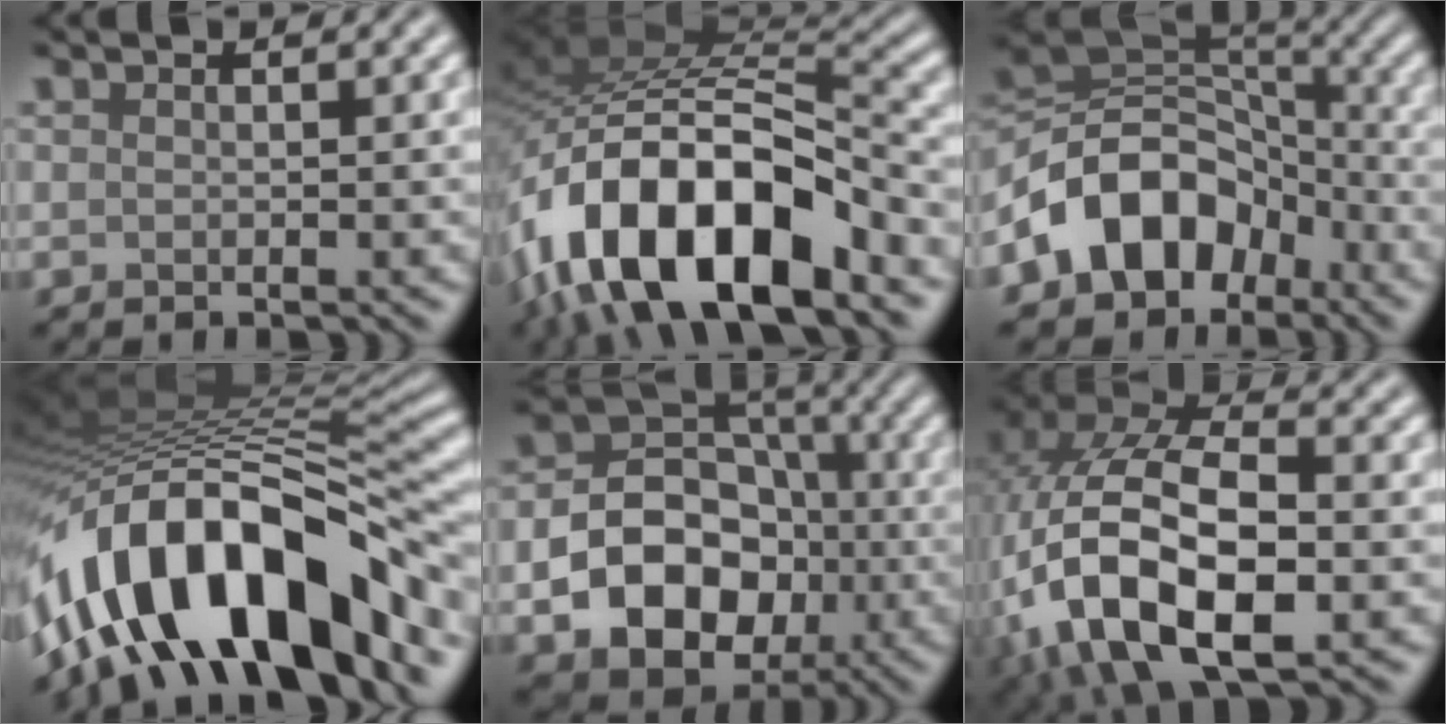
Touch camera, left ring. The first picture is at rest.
{"total": 14.8, "force": [-7.8, 6.9, 10.5], "torque": [-0.176, 0.004, -0.140]}
{"total": 9.8, "force": [-4.7, 7.1, 5.0], "torque": [-0.071, 0.013, -0.102]}
{"total": 16.2, "force": [-7.4, 7.4, 12.4], "torque": [-0.198, 0.029, -0.139]}
{"total": 10.4, "force": [-2.8, 7.8, 6.3], "torque": [-0.094, -0.010, -0.060]}
{"total": 13.7, "force": [-4.2, 7.4, 10.7], "torque": [-0.228, -0.010, -0.072]}